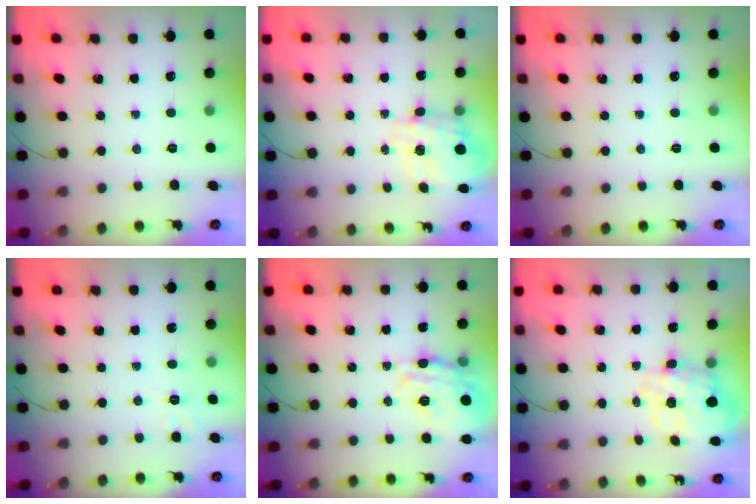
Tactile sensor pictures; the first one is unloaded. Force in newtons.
{"total": 3.4, "press": 3.3, "slide": 1.0}
{"total": 0.0}
{"total": 2.9, "press": 2.2, "slide": 1.9}
{"total": 17.8, "press": 17.7, "slide": 1.8}
{"total": 4.0, "press": 3.6, "slide": 1.7}